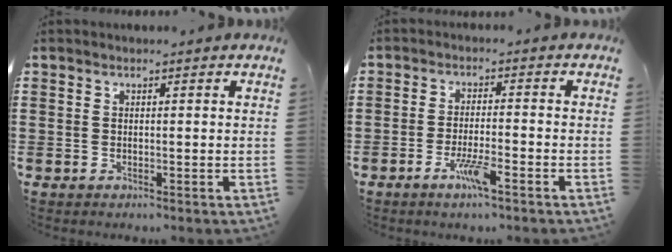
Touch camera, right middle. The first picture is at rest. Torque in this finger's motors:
{"motor_torque": [1.17, -0.34, 0.15, 0.10]}